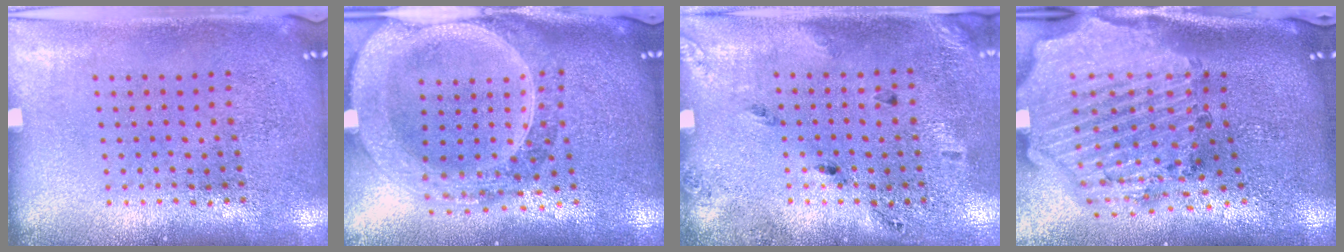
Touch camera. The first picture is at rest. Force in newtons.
{"total": 2.9, "press": 2.5, "slide": 1.4}
{"total": 1.8, "press": 1.1, "slide": 1.5}
{"total": 4.0, "press": 3.3, "slide": 2.3}